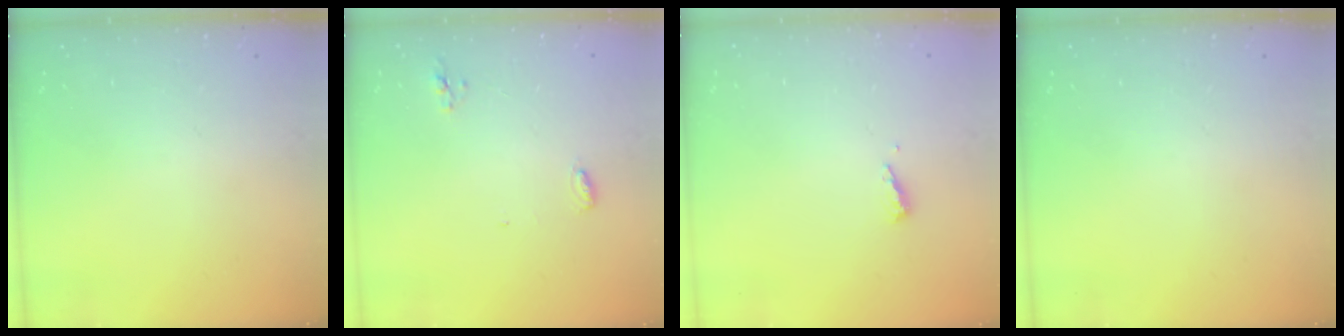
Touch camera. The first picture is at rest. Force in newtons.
{"total": 4.6, "press": 4.4, "slide": 1.1}
{"total": 3.6, "press": 3.6, "slide": 0.4}
{"total": 0.0}